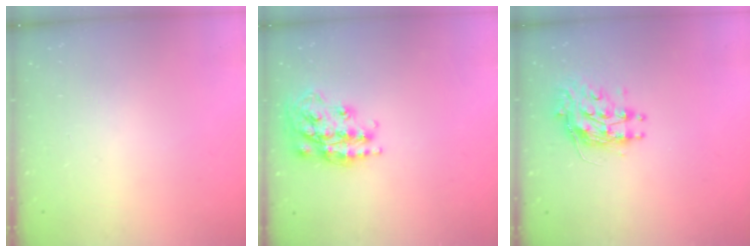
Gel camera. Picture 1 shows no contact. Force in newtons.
{"total": 18.0, "press": 17.9, "slide": 1.1}
{"total": 9.6, "press": 9.6, "slide": 0.3}